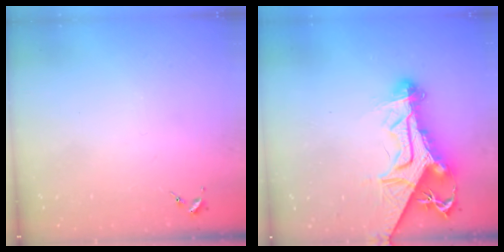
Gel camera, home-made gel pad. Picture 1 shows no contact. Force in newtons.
{"total": 17.4, "press": 17.3, "slide": 1.8}